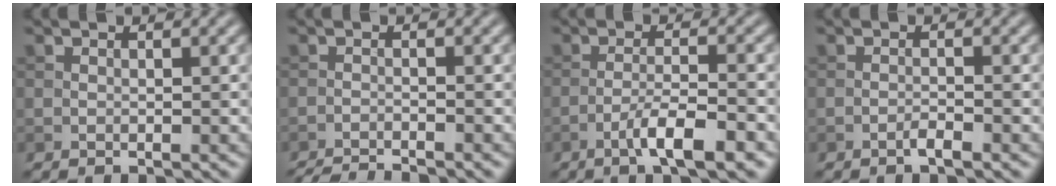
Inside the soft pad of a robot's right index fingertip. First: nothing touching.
{"total": 4.6, "force": [-4.4, 0.5, 1.4], "torque": [-0.023, -0.014, -0.075]}
{"total": 4.7, "force": [-2.7, 0.7, 3.7], "torque": [-0.067, 0.005, -0.050]}
{"total": 1.1, "force": [-0.8, 0.1, 0.8], "torque": [-0.014, 0.003, -0.017]}